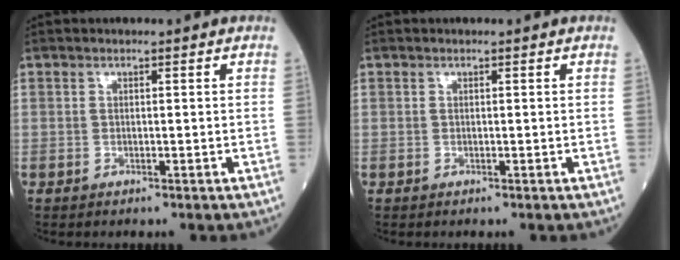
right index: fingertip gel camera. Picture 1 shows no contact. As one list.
[{"total": 0.0}]